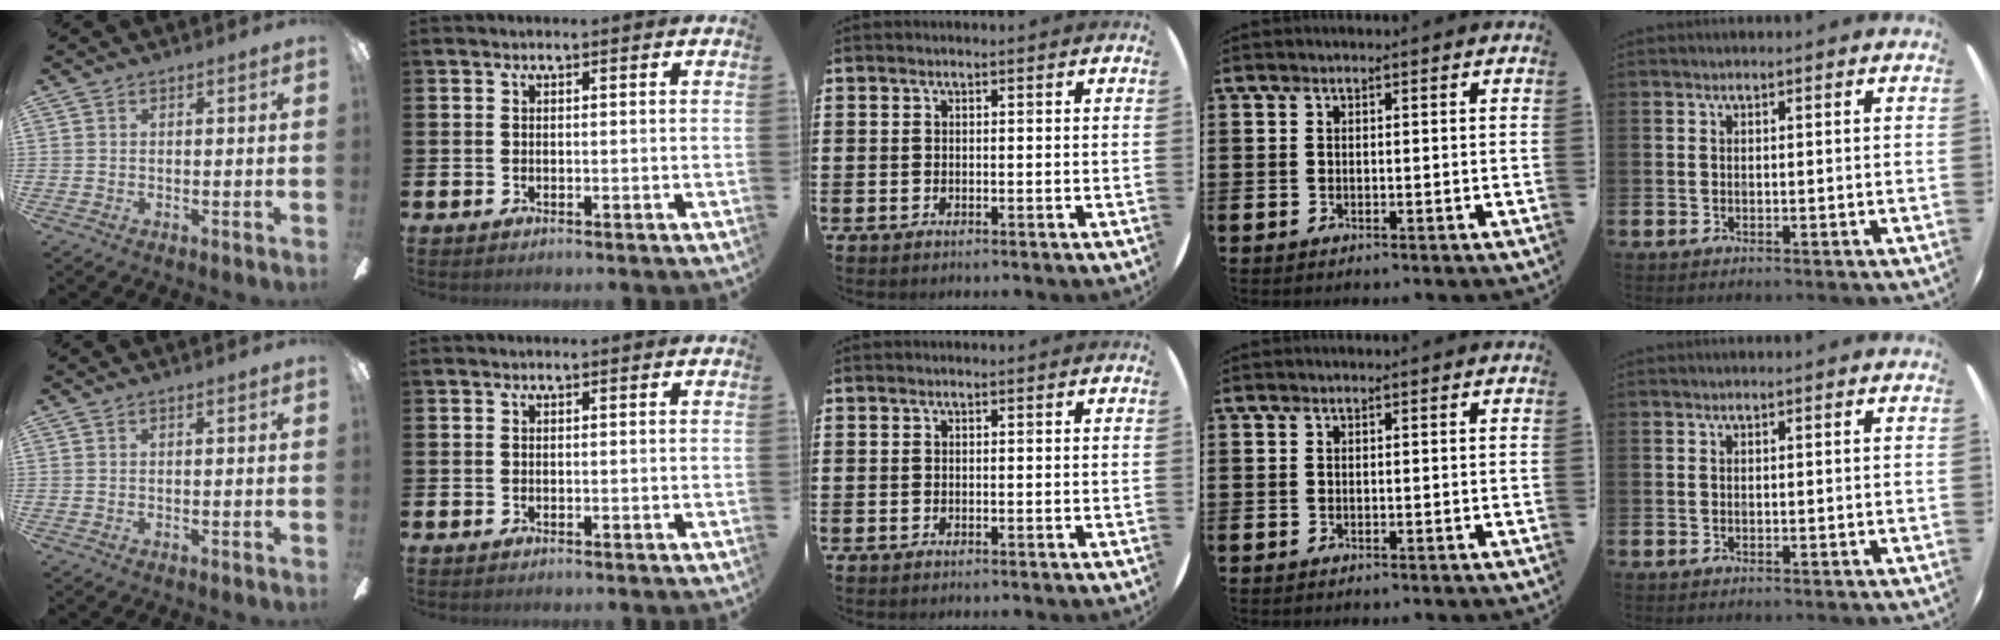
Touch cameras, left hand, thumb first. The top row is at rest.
{}